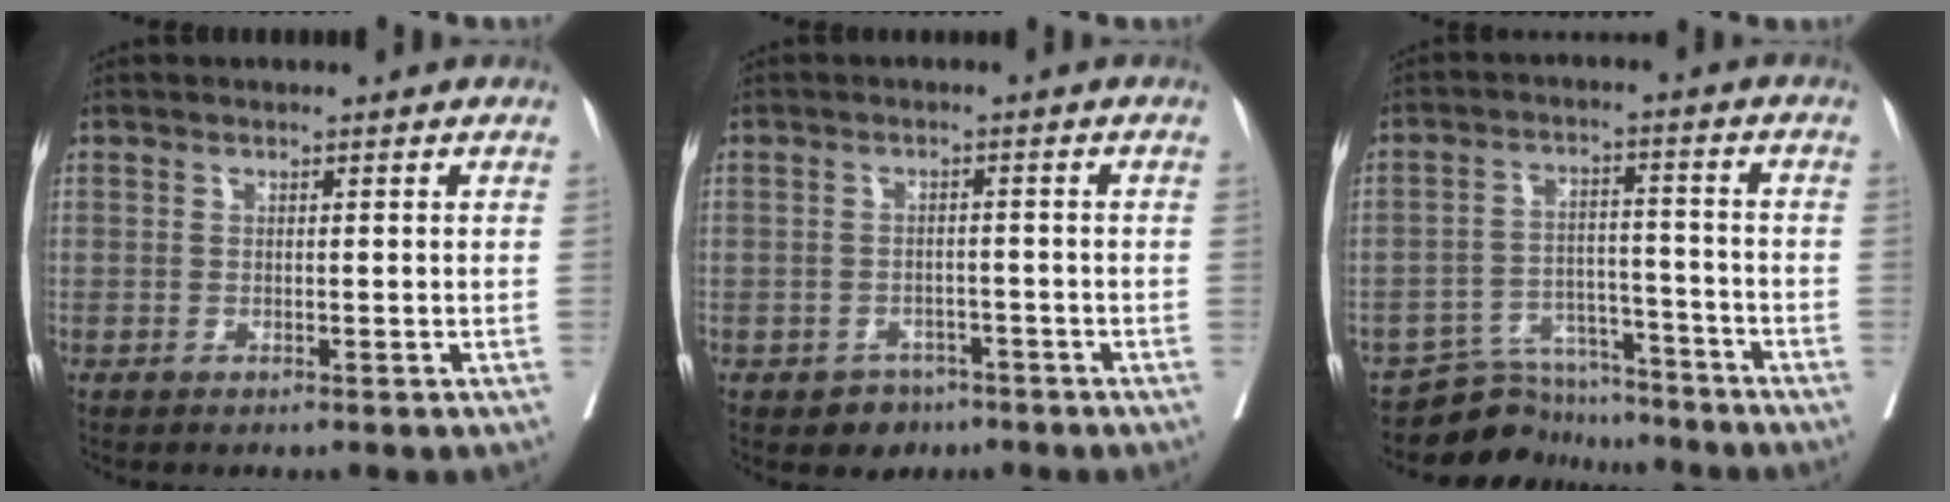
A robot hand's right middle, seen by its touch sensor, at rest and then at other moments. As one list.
[{"total": 3.4, "force": [-2.2, 2.5, 0.7], "torque": [-0.008, 0.010, -0.026]}, {"total": 8.5, "force": [-8.1, 2.6, -0.6], "torque": [0.013, 0.029, -0.136]}]